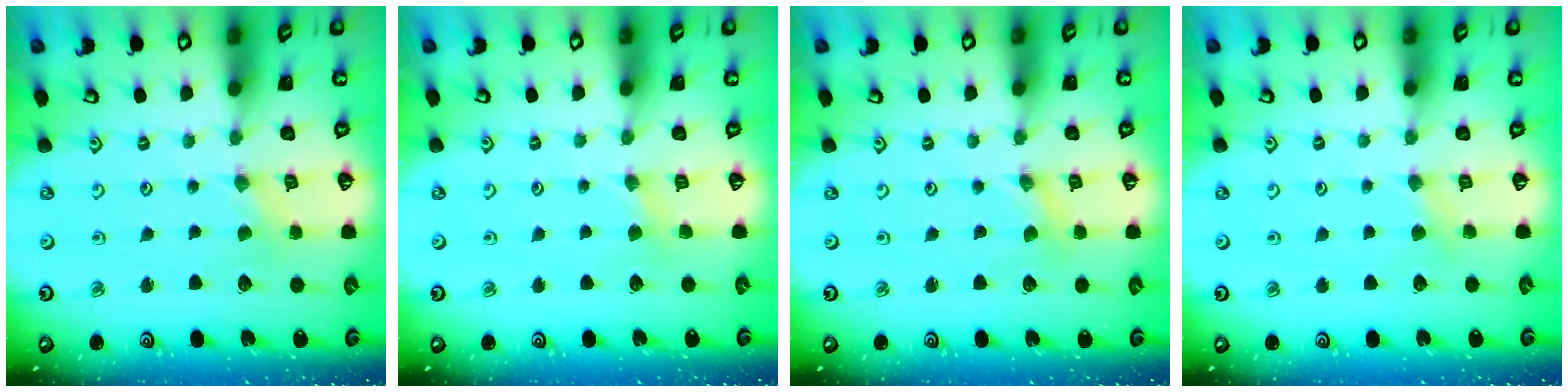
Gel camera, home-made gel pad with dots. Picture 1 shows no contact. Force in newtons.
{"total": 1.9, "press": 1.9, "slide": 0.4}
{"total": 0.0}
{"total": 2.8, "press": 2.8, "slide": 0.4}